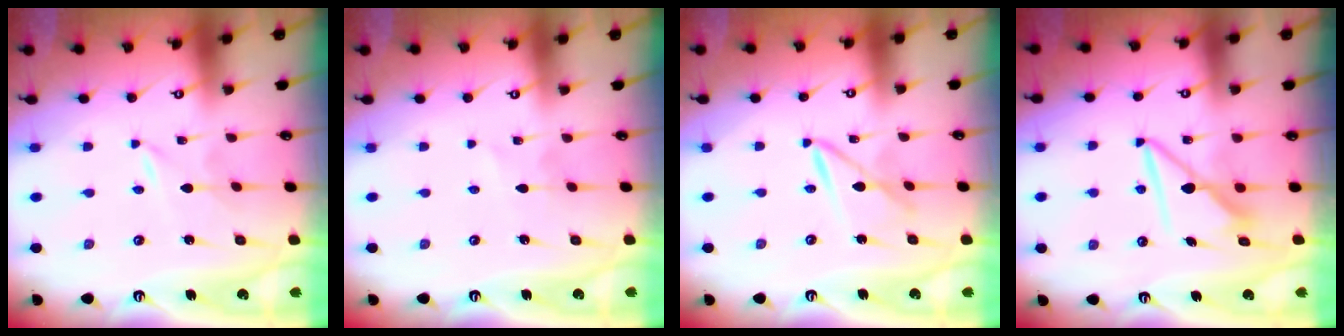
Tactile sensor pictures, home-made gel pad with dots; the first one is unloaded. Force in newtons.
{"total": 2.2, "press": 2.2, "slide": 0.2}
{"total": 6.0, "press": 6.0, "slide": 0.3}
{"total": 8.6, "press": 8.6, "slide": 0.6}